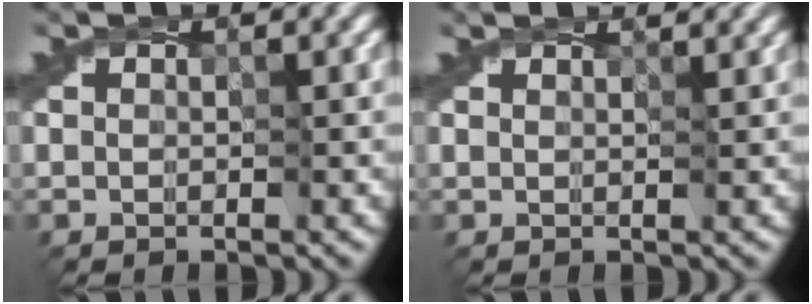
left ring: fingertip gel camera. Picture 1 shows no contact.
{"total": 1.7, "force": [1.5, 0.4, 0.8], "torque": [-0.011, 0.003, 0.005]}